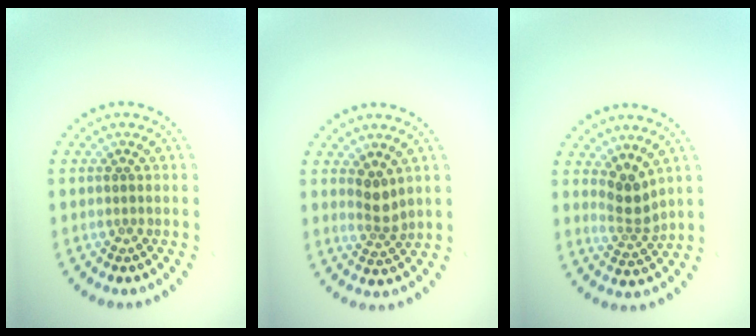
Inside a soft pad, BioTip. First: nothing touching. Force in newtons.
{"total": 2.1, "press": 1.6, "slide": 1.3}
{"total": 2.5, "press": 1.8, "slide": 1.7}